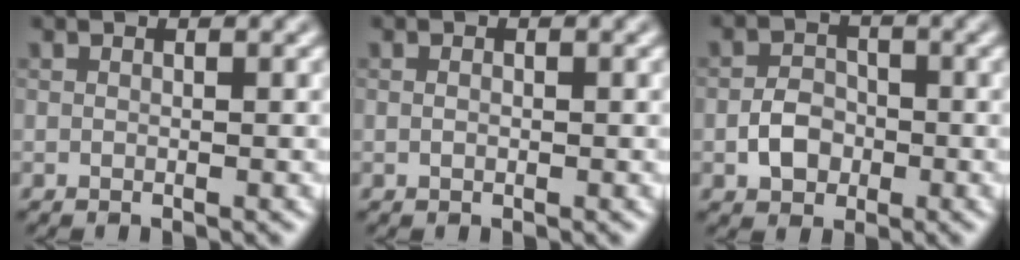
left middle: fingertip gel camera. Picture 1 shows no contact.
{"total": 0.6, "force": [0.0, 0.4, 0.4], "torque": [-0.008, 0.000, 0.000]}
{"total": 2.9, "force": [-1.0, 2.2, 1.5], "torque": [-0.023, 0.003, -0.022]}